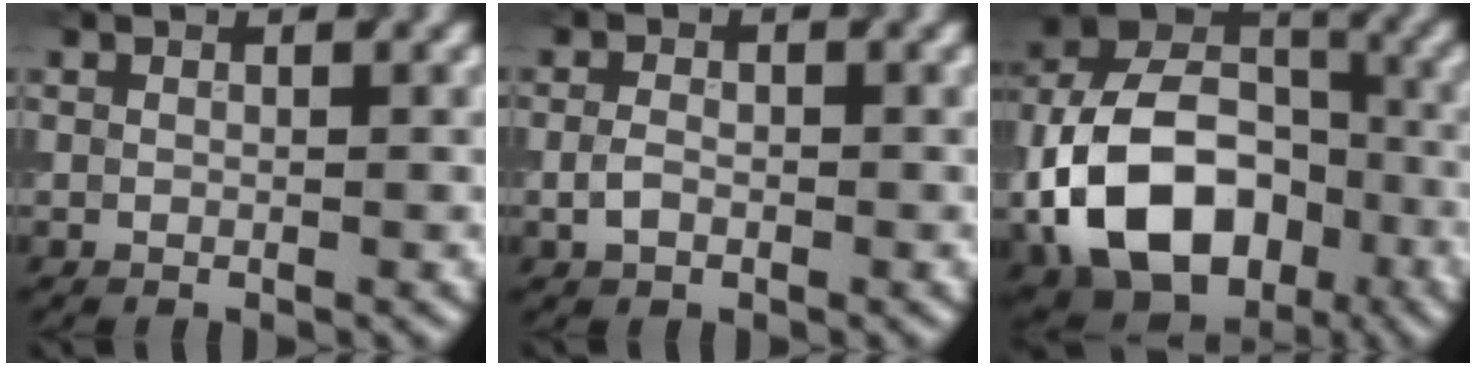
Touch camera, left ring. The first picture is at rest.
{"total": 1.6, "force": [-0.4, 1.1, 1.1], "torque": [-0.022, 0.002, -0.012]}
{"total": 14.2, "force": [-4.5, 9.9, 9.1], "torque": [-0.186, -0.012, -0.091]}